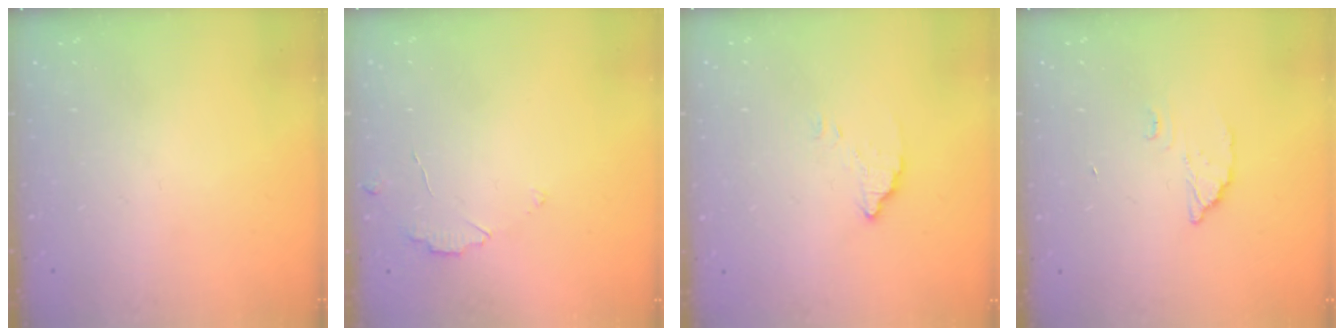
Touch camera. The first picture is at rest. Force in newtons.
{"total": 2.7, "press": 2.6, "slide": 0.3}
{"total": 2.6, "press": 2.6, "slide": 0.0}
{"total": 2.8, "press": 2.8, "slide": 0.2}